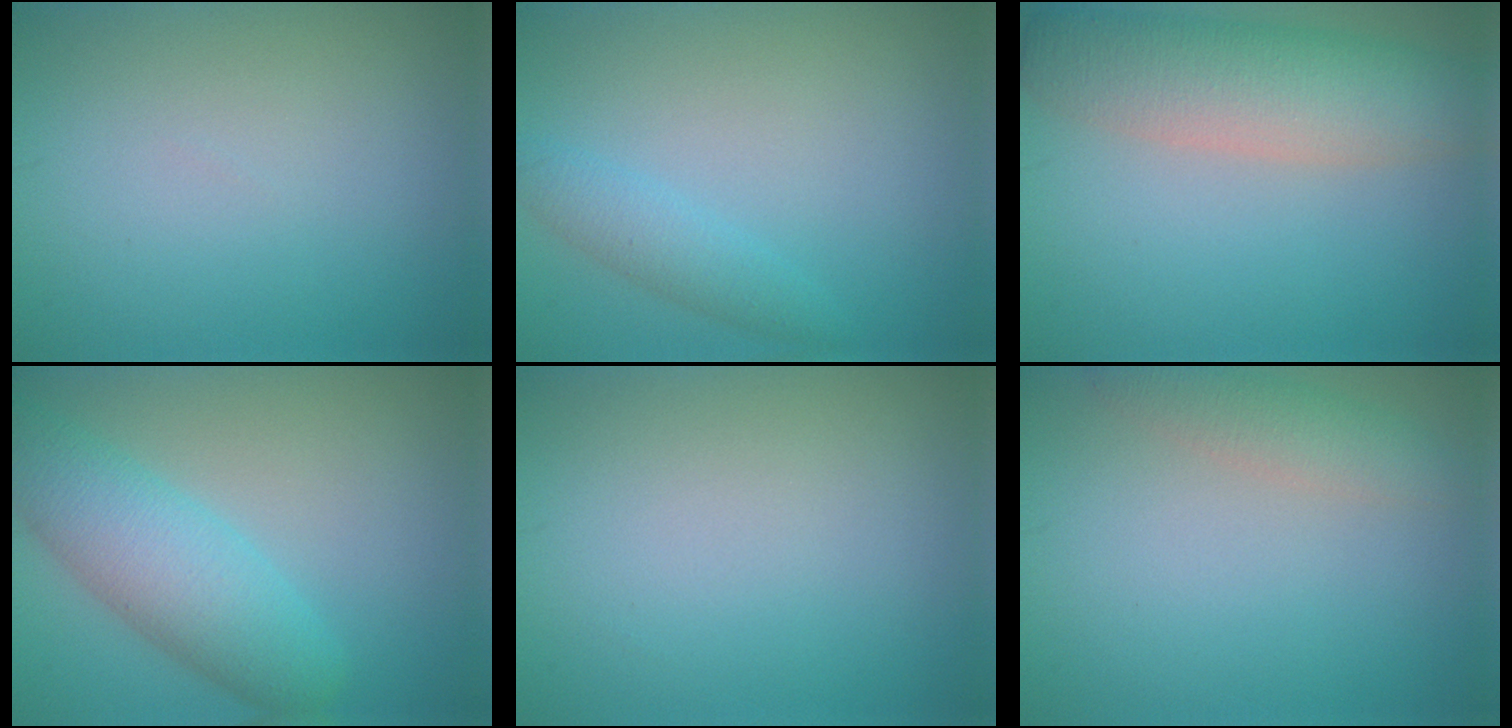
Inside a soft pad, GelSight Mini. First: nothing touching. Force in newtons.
{"total": 2.2, "press": 2.2, "slide": 0.0}
{"total": 6.9, "press": 6.8, "slide": 0.6}
{"total": 5.8, "press": 5.8, "slide": 0.2}
{"total": 0.0}
{"total": 2.4, "press": 2.4, "slide": 0.2}